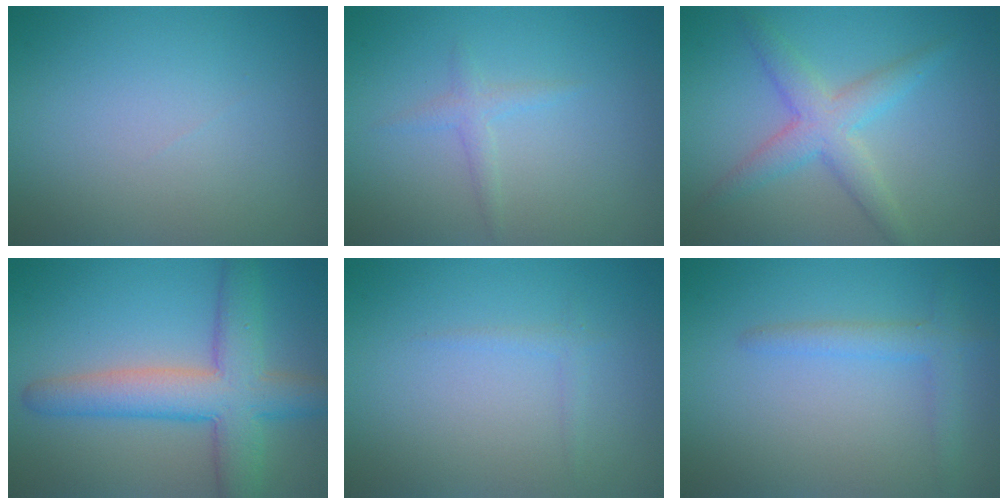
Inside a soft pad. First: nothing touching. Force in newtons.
{"total": 1.2, "press": 1.2, "slide": 0.1}
{"total": 3.7, "press": 3.7, "slide": 0.2}
{"total": 7.4, "press": 7.4, "slide": 0.2}
{"total": 0.9, "press": 0.8, "slide": 0.1}
{"total": 2.1, "press": 2.1, "slide": 0.1}